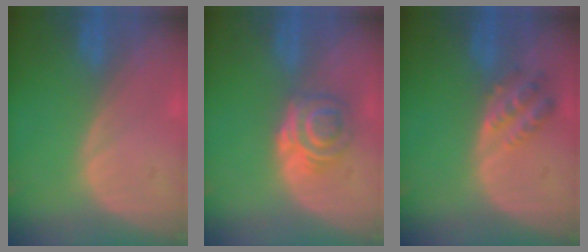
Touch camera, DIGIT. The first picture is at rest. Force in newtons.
{"total": 6.2, "press": 5.1, "slide": 3.6}
{"total": 4.4, "press": 3.9, "slide": 2.0}